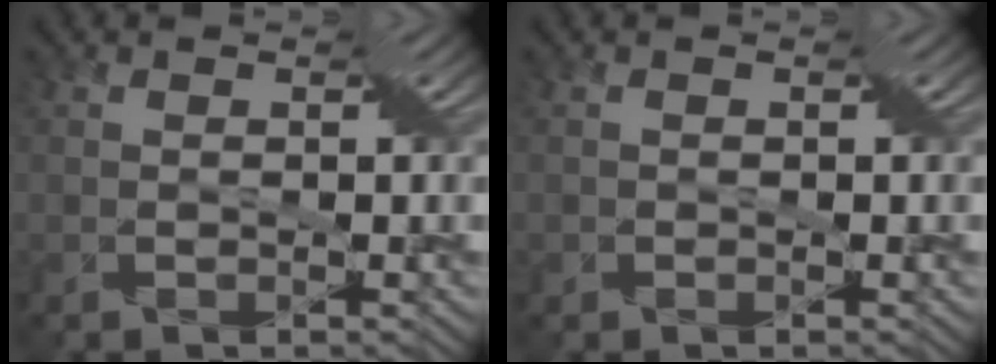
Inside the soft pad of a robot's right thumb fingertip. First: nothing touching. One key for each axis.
{"total": 0.7, "fx": -0.3, "fy": 0.6, "fz": -0.2, "tx": 0.007, "ty": 0.002, "tz": -0.010}